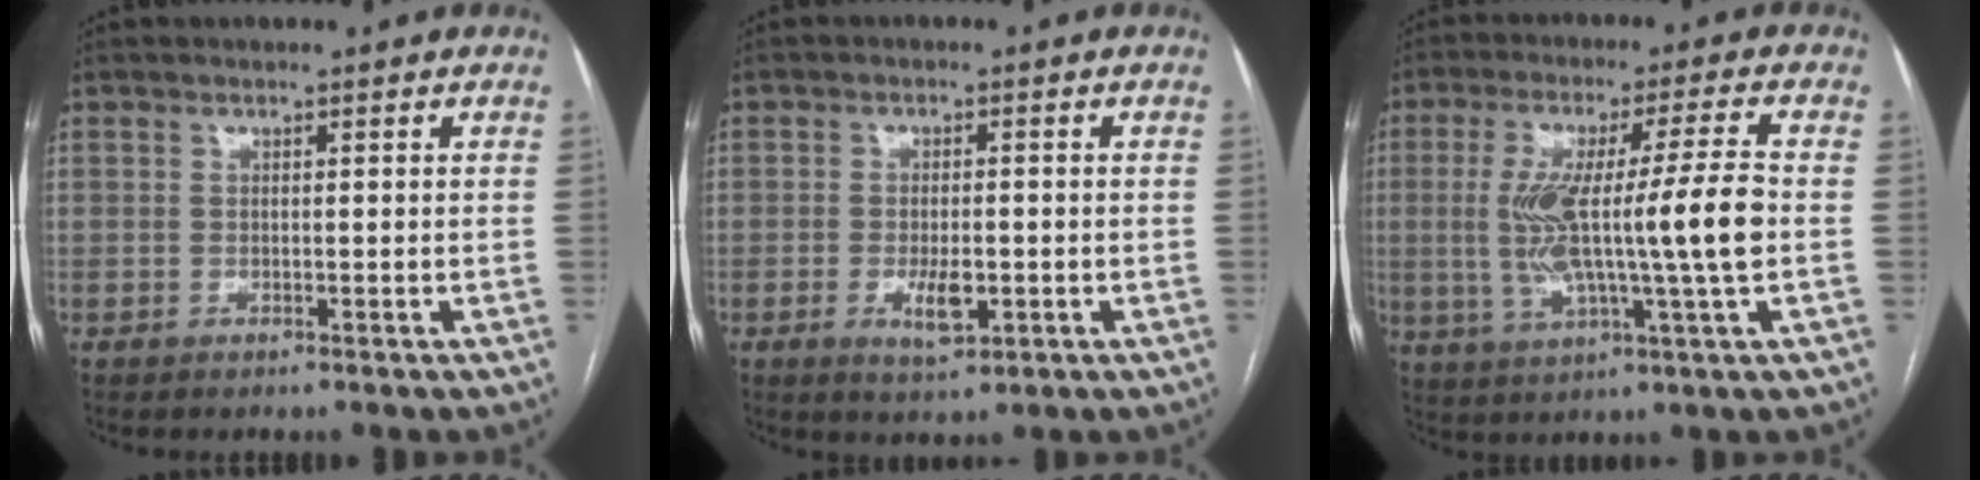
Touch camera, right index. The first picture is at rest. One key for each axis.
{"total": 4.7, "fx": -1.4, "fy": 1.7, "fz": 4.1, "tx": -0.073, "ty": -0.003, "tz": -0.016}
{"total": 14.4, "fx": -0.5, "fy": 0.1, "fz": 14.4, "tx": -0.271, "ty": 0.009, "tz": -0.008}